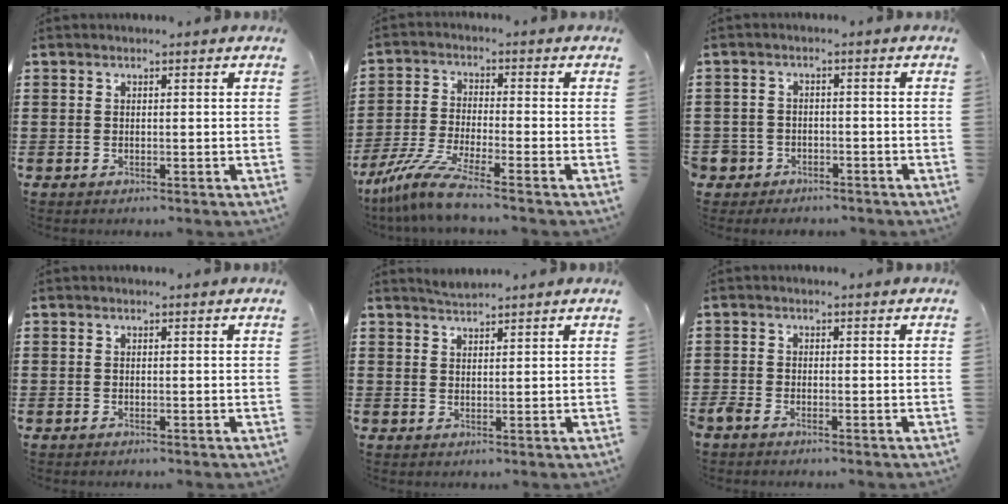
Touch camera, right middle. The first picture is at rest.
{"total": 7.1, "force": [-5.8, 0.2, 4.1], "torque": [-0.097, -0.016, -0.115]}
{"total": 2.7, "force": [-2.2, 1.5, -0.1], "torque": [-0.005, -0.001, -0.050]}
{"total": 0.0}
{"total": 1.7, "force": [1.7, 0.0, 0.0], "torque": [-0.004, 0.004, 0.032]}
{"total": 1.3, "force": [-1.1, 0.5, 0.5], "torque": [-0.028, -0.006, -0.027]}